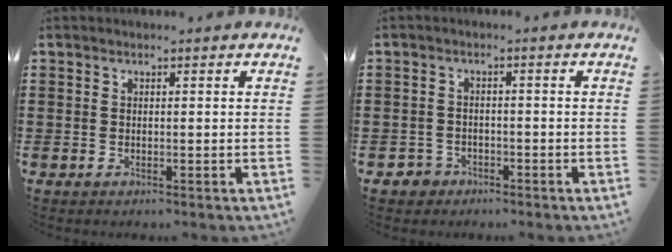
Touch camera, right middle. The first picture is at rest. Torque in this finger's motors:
{"motor_torque": [1.63, 0.21, 0.18, 0.01]}